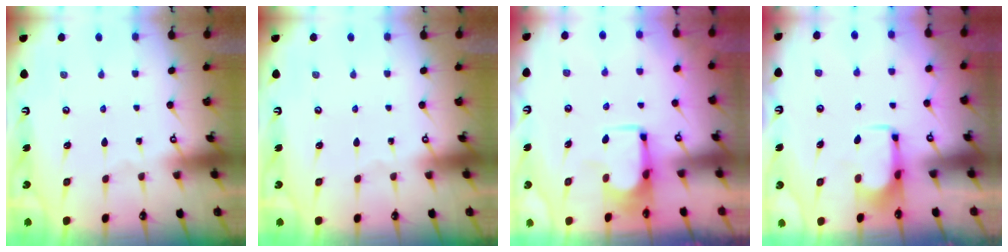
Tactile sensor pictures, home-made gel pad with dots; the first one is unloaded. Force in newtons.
{"total": 0.0}
{"total": 3.3, "press": 3.2, "slide": 0.5}
{"total": 2.0, "press": 2.0, "slide": 0.3}